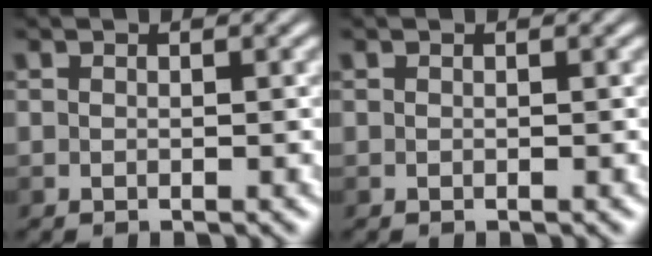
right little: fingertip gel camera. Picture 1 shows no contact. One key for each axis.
{"total": 0.0}